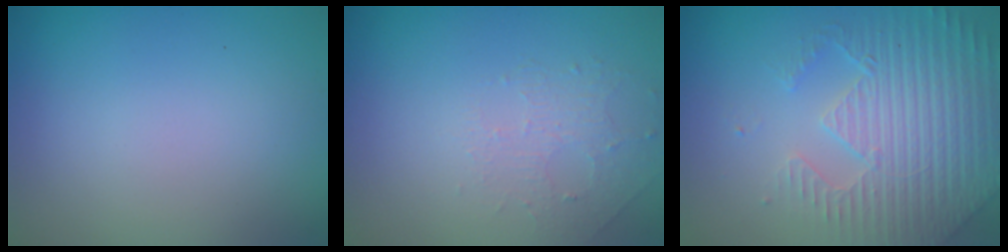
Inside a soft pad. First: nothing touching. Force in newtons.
{"total": 1.4, "press": 0.7, "slide": 1.2}
{"total": 4.7, "press": 4.4, "slide": 1.4}